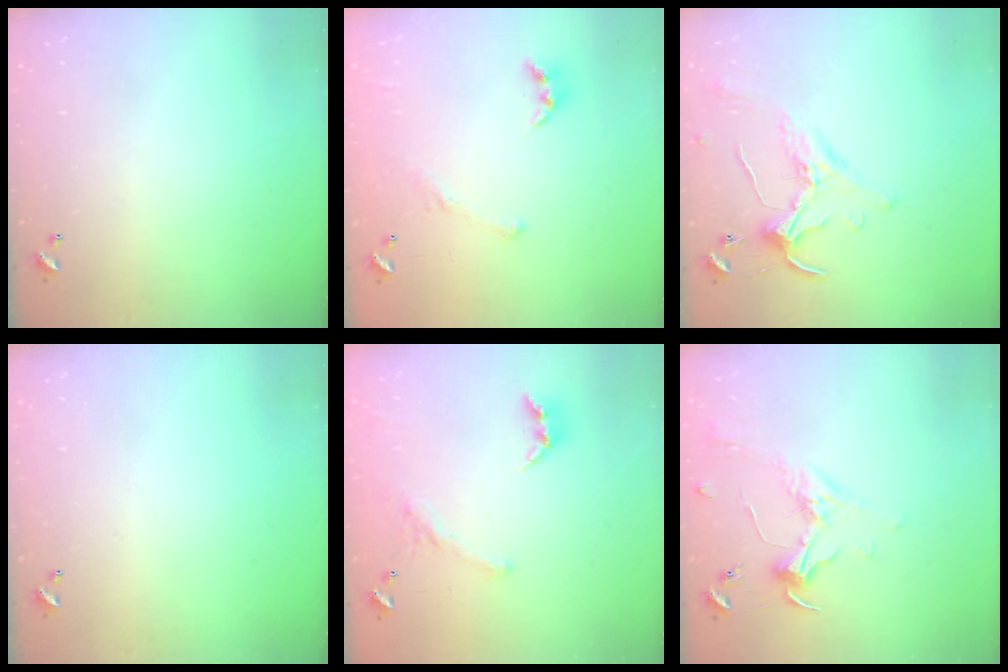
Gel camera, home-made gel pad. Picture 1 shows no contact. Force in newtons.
{"total": 2.3, "press": 2.3, "slide": 0.5}
{"total": 1.1, "press": 0.3, "slide": 1.0}
{"total": 0.0}
{"total": 1.2, "press": 0.5, "slide": 1.1}
{"total": 1.8, "press": 1.6, "slide": 0.7}